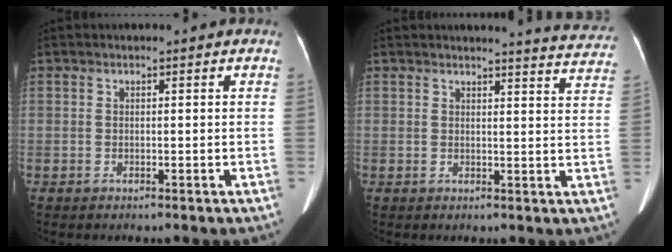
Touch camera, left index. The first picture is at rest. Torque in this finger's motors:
{"motor_torque": [0.02, -0.21, -0.01, -0.01]}